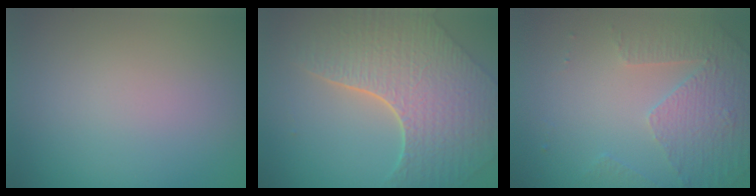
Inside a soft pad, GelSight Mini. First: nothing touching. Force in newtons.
{"total": 8.0, "press": 5.8, "slide": 5.5}
{"total": 4.9, "press": 3.4, "slide": 3.4}